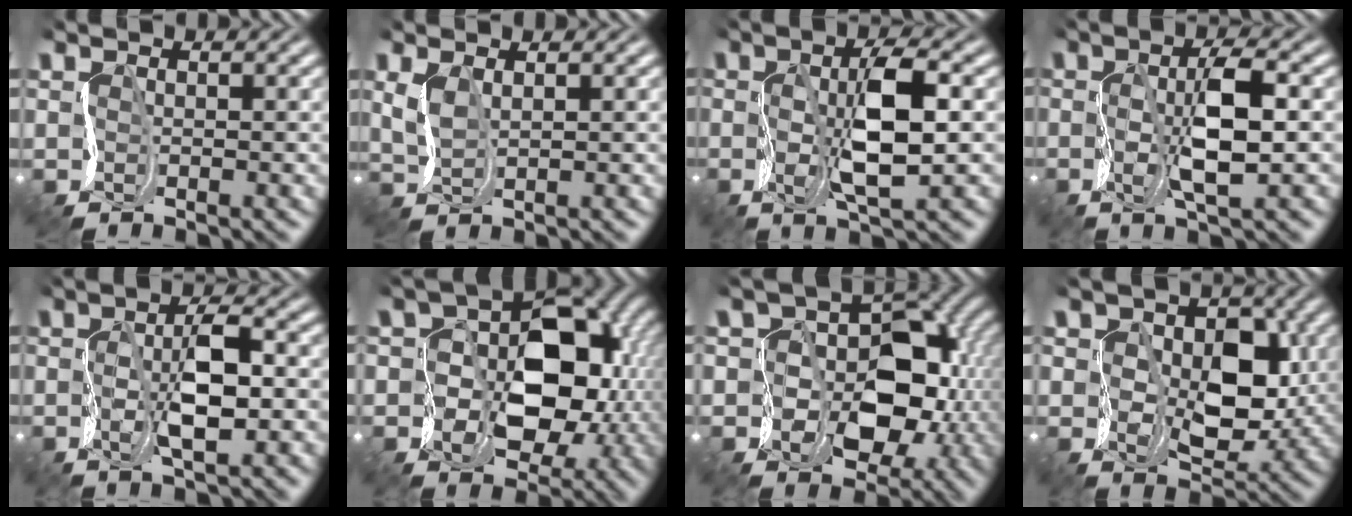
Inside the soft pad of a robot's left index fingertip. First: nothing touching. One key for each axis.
{"total": 0.9, "fx": 0.5, "fy": 0.1, "fz": 0.7, "tx": -0.038, "ty": -0.002, "tz": 0.019}
{"total": 4.9, "fx": -0.1, "fy": 1.1, "fz": 4.7, "tx": -0.107, "ty": -0.001, "tz": 0.001}
{"total": 3.9, "fx": -0.4, "fy": 0.7, "fz": 3.8, "tx": -0.094, "ty": -0.001, "tz": -0.002}
{"total": 3.4, "fx": -0.6, "fy": 0.8, "fz": 3.3, "tx": -0.084, "ty": -0.003, "tz": -0.006}
{"total": 9.4, "fx": -0.8, "fy": 6.6, "fz": 6.5, "tx": -0.084, "ty": 0.001, "tz": -0.003}
{"total": 8.8, "fx": -1.3, "fy": 6.3, "fz": 6.0, "tx": -0.066, "ty": 0.002, "tz": -0.011}
{"total": 6.0, "fx": -0.1, "fy": 4.3, "fz": 4.2, "tx": -0.079, "ty": -0.012, "tz": 0.005}